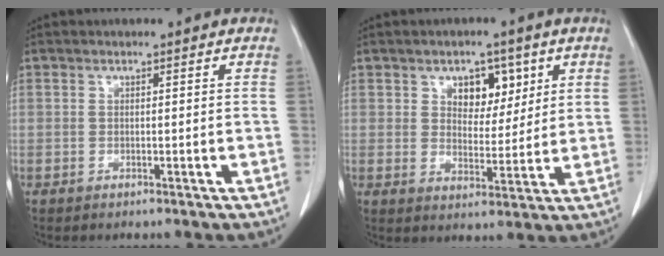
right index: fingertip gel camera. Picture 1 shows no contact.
{"total": 6.6, "force": [3.1, 4.0, 4.1], "torque": [-0.054, 0.007, 0.051]}